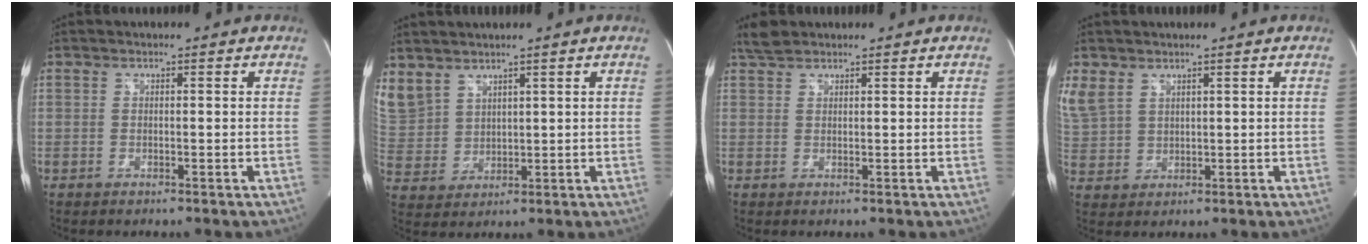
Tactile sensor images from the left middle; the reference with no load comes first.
{"total": 13.5, "force": [8.8, 9.0, 4.7], "torque": [-0.166, 0.023, 0.202]}
{"total": 2.6, "force": [2.4, 0.8, 0.8], "torque": [-0.021, 0.013, 0.047]}
{"total": 6.8, "force": [4.3, 4.5, 2.7], "torque": [-0.081, 0.010, 0.106]}